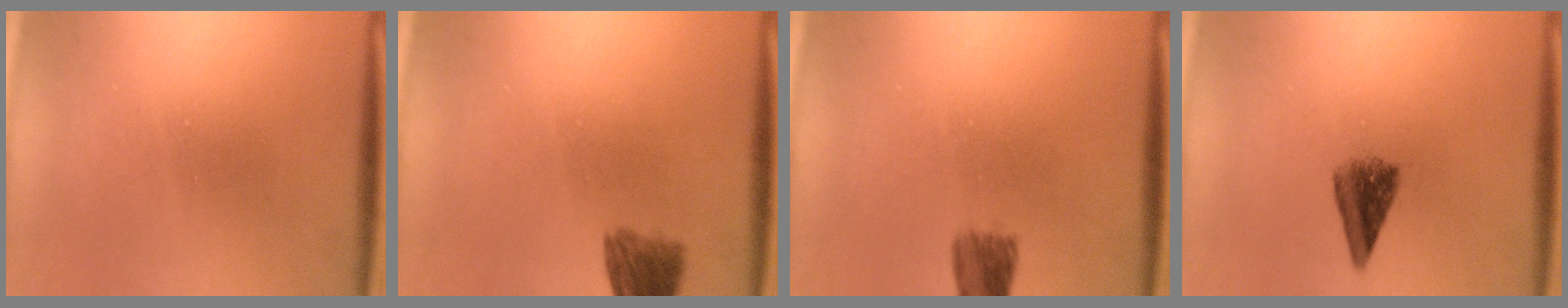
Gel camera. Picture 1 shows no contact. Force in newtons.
{"total": 5.3}
{"total": 3.1}
{"total": 4.2}